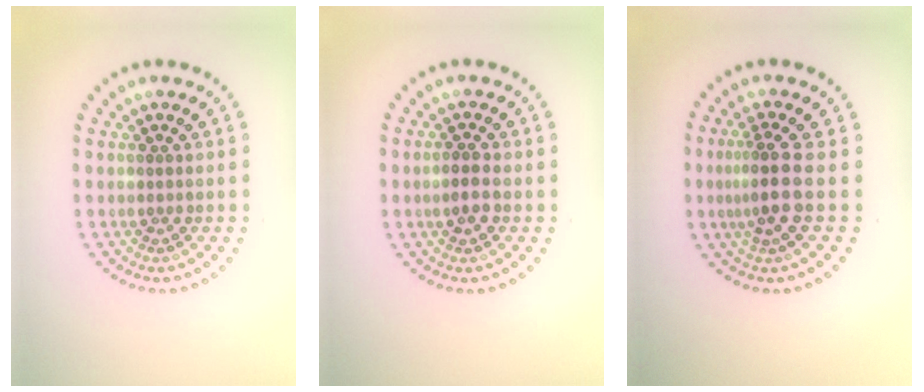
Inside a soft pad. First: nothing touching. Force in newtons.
{"total": 1.9, "press": 1.9, "slide": 0.2}
{"total": 3.3, "press": 2.5, "slide": 2.1}